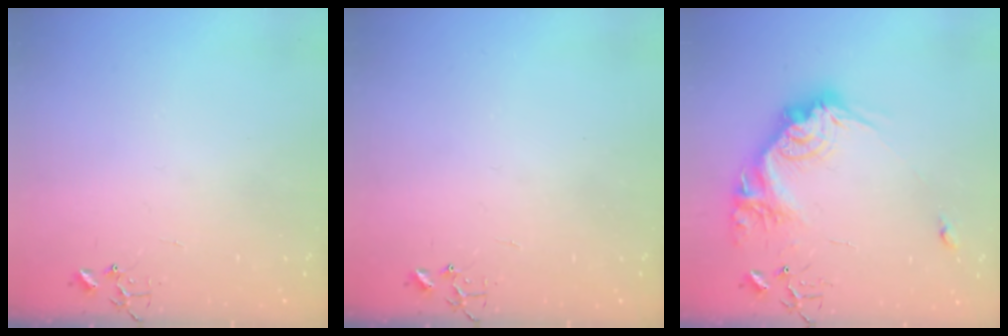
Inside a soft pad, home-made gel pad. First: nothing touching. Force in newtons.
{"total": 0.0}
{"total": 20.9, "press": 20.9, "slide": 1.4}